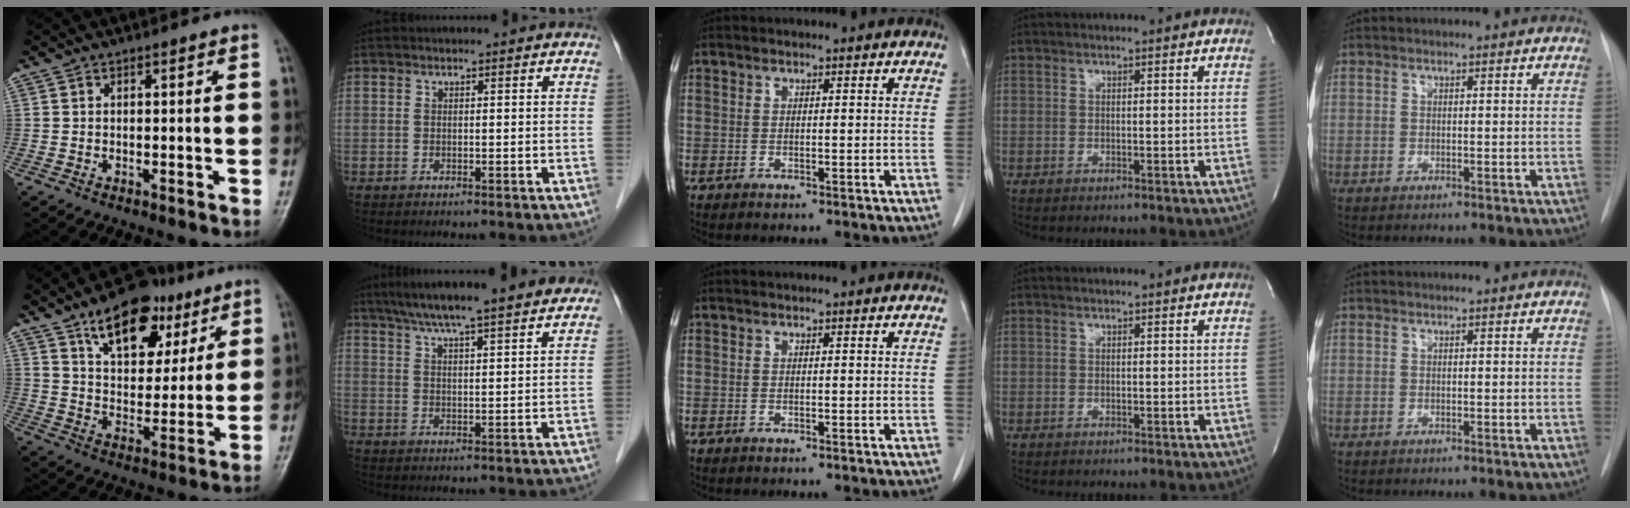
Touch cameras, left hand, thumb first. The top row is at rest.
{"thumb": {"total": 16.6, "force": [9.6, 9.2, 9.9], "torque": [-0.105, -0.035, 0.155]}, "index": {"total": 14.5, "force": [11.9, 1.3, 8.2], "torque": [-0.129, 0.035, 0.165]}}